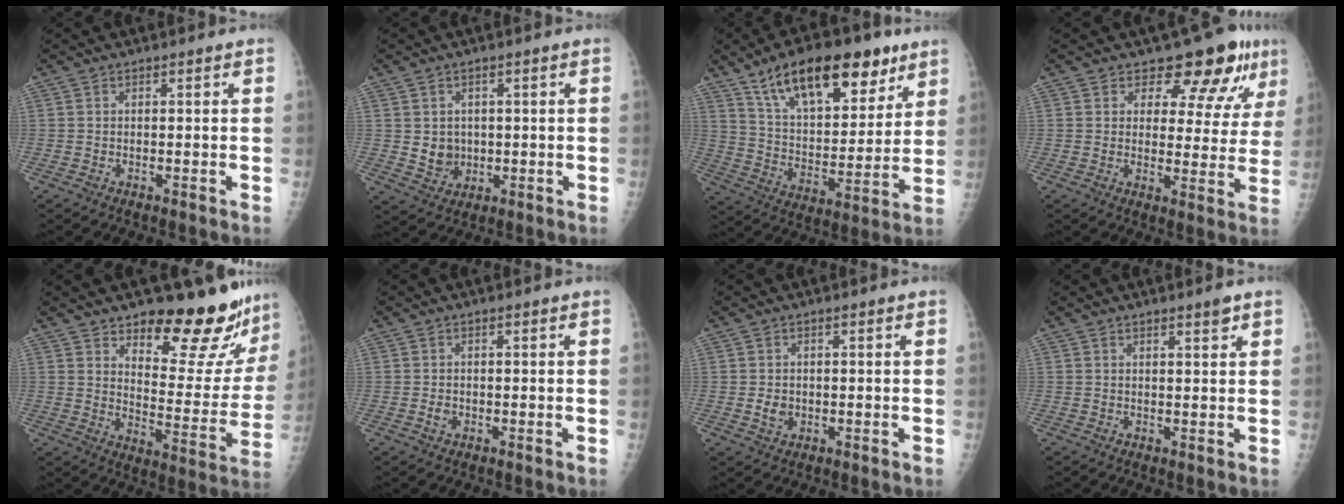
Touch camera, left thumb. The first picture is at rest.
{"total": 4.9, "force": [0.1, 4.3, 2.4], "torque": [-0.016, -0.003, 0.014]}
{"total": 22.4, "force": [13.8, 10.1, 14.5], "torque": [-0.189, -0.042, 0.232]}
{"total": 10.6, "force": [7.6, 5.3, 5.2], "torque": [-0.026, -0.047, 0.089]}
{"total": 19.4, "force": [16.1, 6.1, 8.9], "torque": [-0.065, -0.130, 0.212]}
{"total": 1.4, "force": [-0.4, 1.1, 0.8], "torque": [-0.011, 0.002, -0.008]}
{"total": 2.6, "force": [-0.4, 2.1, 1.5], "torque": [-0.018, 0.001, -0.002]}
{"total": 1.9, "force": [1.3, 0.3, 1.4], "torque": [-0.018, -0.008, 0.019]}